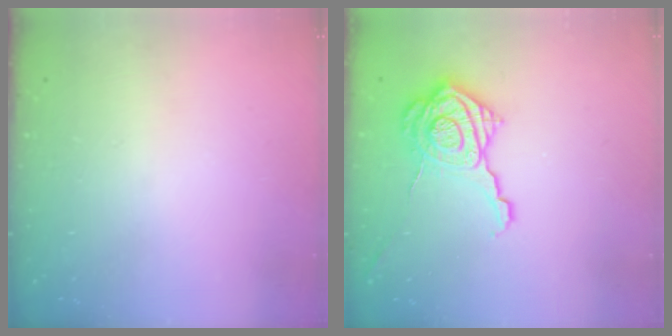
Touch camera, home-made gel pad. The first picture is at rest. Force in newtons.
{"total": 18.2, "press": 18.1, "slide": 0.9}